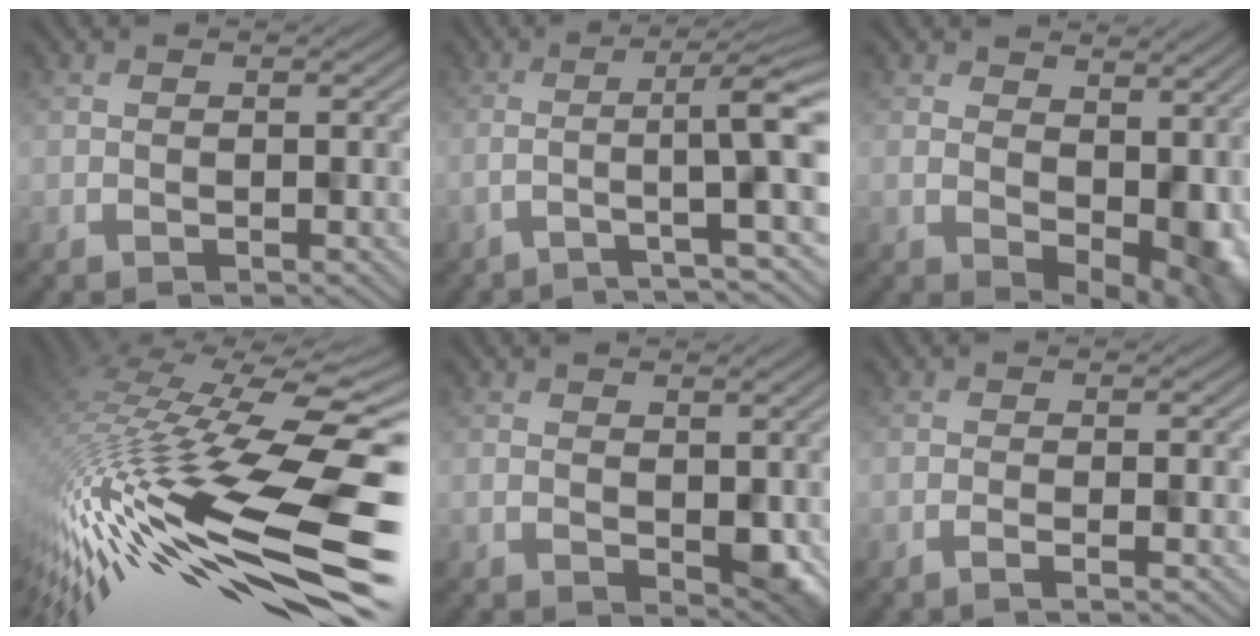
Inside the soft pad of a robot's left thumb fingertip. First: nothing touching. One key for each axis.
{"total": 6.9, "fx": -1.2, "fy": 0.8, "fz": 6.8, "tx": -0.096, "ty": 0.012, "tz": -0.027}
{"total": 9.4, "fx": -0.5, "fy": 5.8, "fz": 7.3, "tx": -0.091, "ty": -0.031, "tz": 0.020}
{"total": 18.1, "fx": -3.5, "fy": 6.1, "fz": 16.6, "tx": -0.343, "ty": -0.051, "tz": -0.040}
{"total": 3.4, "fx": 0.0, "fy": 2.0, "fz": 2.7, "tx": -0.038, "ty": -0.010, "tz": 0.016}
{"total": 1.6, "fx": -0.8, "fy": 0.1, "fz": 1.4, "tx": -0.018, "ty": 0.006, "tz": -0.026}